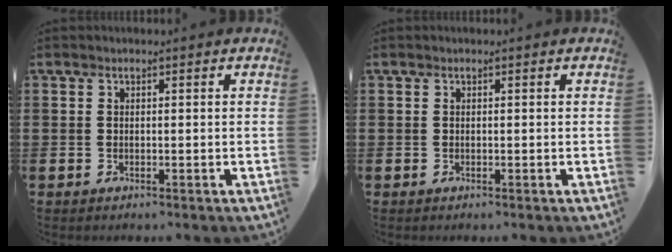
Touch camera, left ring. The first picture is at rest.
{"total": 0.0}